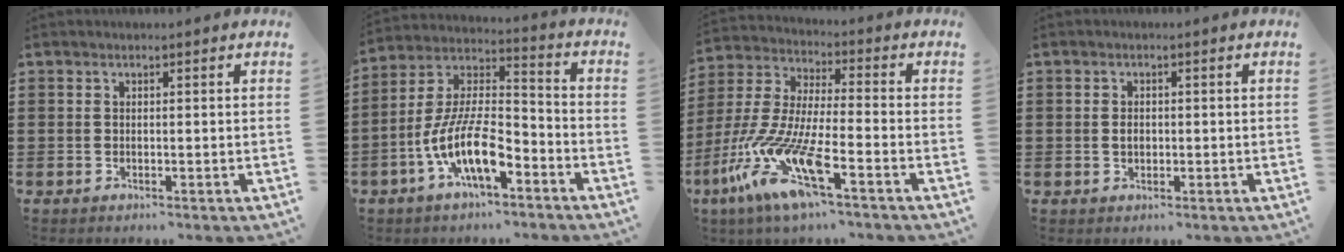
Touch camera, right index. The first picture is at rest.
{"total": 12.1, "force": [-6.3, 4.3, 9.4], "torque": [-0.211, -0.006, -0.124]}
{"total": 13.2, "force": [-8.0, 1.8, 10.4], "torque": [-0.256, -0.027, -0.166]}
{"total": 1.5, "force": [-0.1, 0.9, 1.2], "torque": [-0.025, 0.004, -0.003]}